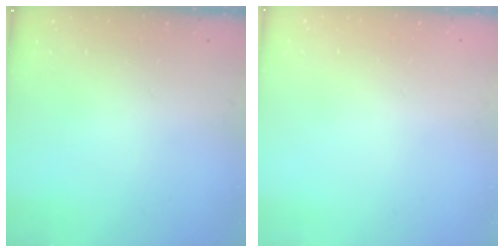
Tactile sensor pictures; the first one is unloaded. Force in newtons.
{"total": 0.0}